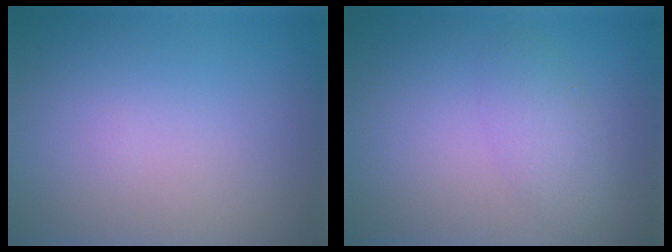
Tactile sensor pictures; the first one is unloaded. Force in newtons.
{"total": 2.4, "press": 2.4, "slide": 0.0}